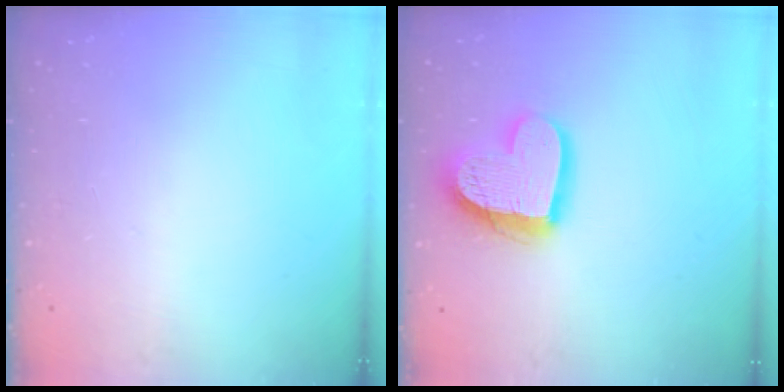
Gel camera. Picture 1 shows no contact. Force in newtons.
{"total": 17.2, "press": 17.1, "slide": 1.5}